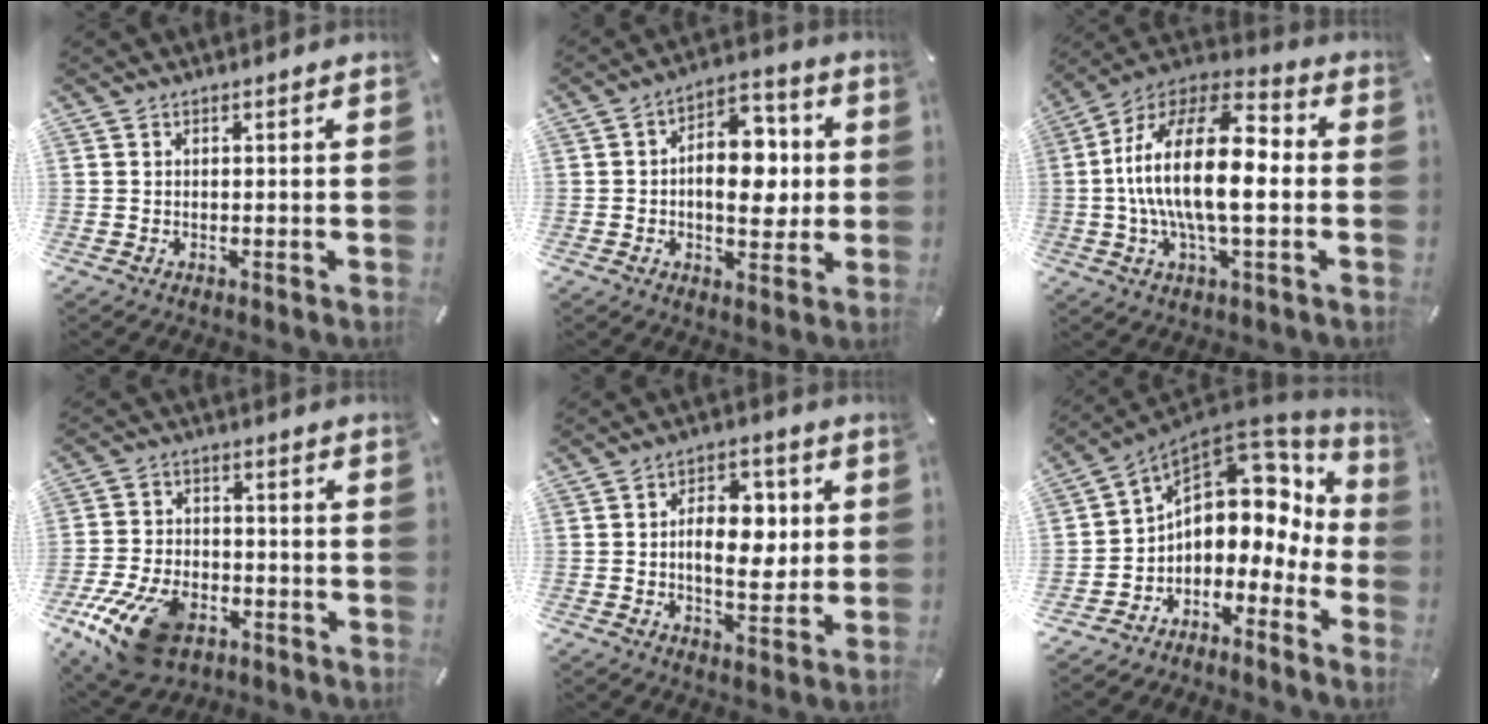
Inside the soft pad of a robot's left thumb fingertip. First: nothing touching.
{"total": 12.4, "force": [0.0, 8.1, 9.4], "torque": [-0.115, 0.003, 0.001]}
{"total": 20.0, "force": [-1.1, 8.5, 18.1], "torque": [-0.365, 0.004, -0.023]}
{"total": 15.7, "force": [-8.4, 9.0, 9.6], "torque": [-0.186, 0.046, -0.139]}
{"total": 11.3, "force": [1.1, 7.0, 8.7], "torque": [-0.109, 0.000, 0.015]}
{"total": 9.6, "force": [4.2, 7.3, 4.5], "torque": [-0.073, -0.058, 0.072]}